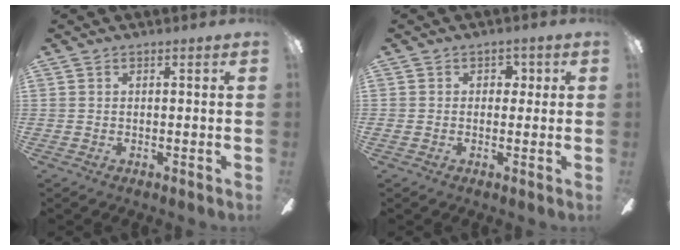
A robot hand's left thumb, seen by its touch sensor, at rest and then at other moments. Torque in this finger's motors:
{"motor_torque": [0.17, 0.07, -0.04, 0.26, 0.02]}